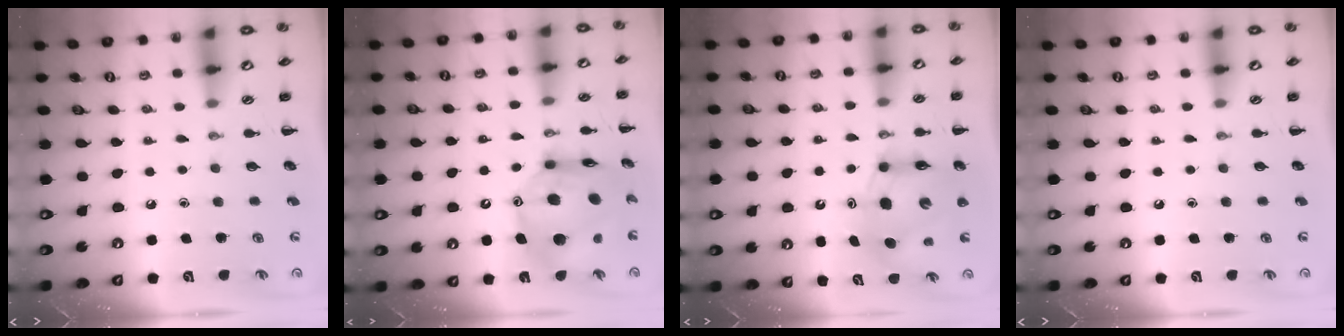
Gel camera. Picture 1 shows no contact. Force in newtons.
{"total": 15.1, "press": 14.4, "slide": 4.5}
{"total": 8.7, "press": 8.6, "slide": 1.3}
{"total": 0.0}